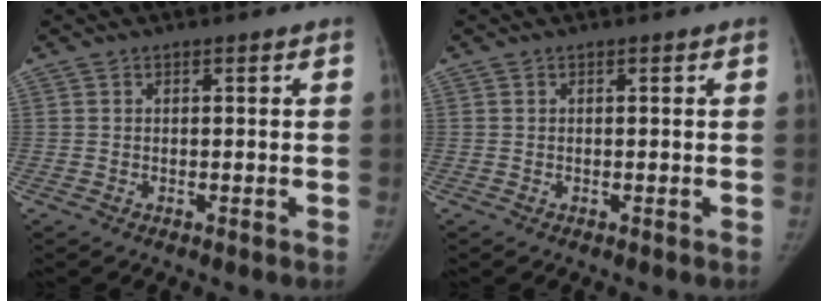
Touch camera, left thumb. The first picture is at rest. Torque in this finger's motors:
{"motor_torque": [0.09, -0.02, 0.00, -0.41, 0.03]}